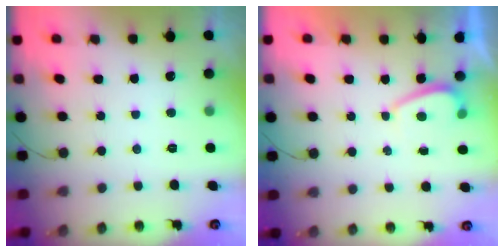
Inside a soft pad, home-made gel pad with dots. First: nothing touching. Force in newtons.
{"total": 0.6, "press": 0.3, "slide": 0.5}